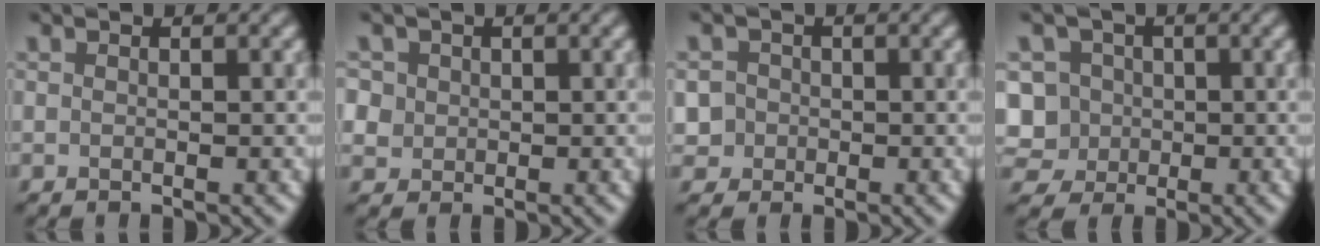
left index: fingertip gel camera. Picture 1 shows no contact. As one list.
[{"total": 3.9, "force": [1.5, 3.3, 1.5], "torque": [-0.038, 0.014, 0.021]}, {"total": 3.6, "force": [-0.5, 3.5, 1.0], "torque": [0.000, 0.019, -0.031]}, {"total": 7.3, "force": [-0.6, 6.8, 2.5], "torque": [-0.051, 0.023, -0.037]}]